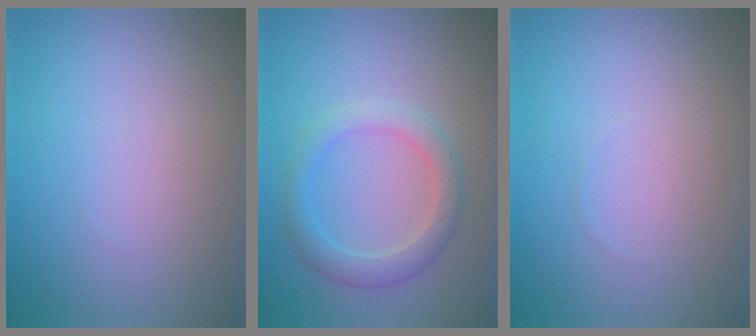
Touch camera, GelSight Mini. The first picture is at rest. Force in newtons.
{"total": 2.9, "press": 2.9, "slide": 0.2}
{"total": 0.0}